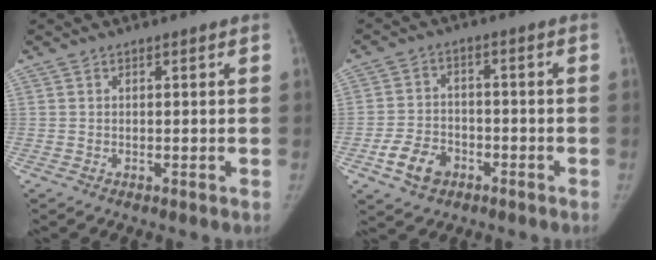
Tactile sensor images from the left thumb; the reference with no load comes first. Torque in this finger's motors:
{"motor_torque": [-0.42, 0.42, 0.28, -0.28, 0.02]}